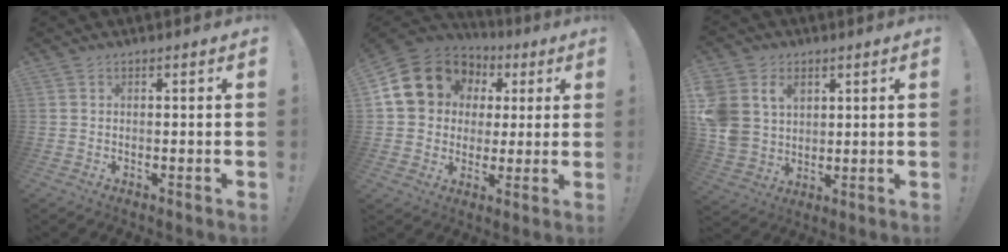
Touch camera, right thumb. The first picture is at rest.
{"total": 17.1, "force": [5.5, 14.3, 7.5], "torque": [-0.124, -0.015, 0.125]}
{"total": 11.5, "force": [4.5, 9.2, 5.1], "torque": [-0.113, -0.023, 0.092]}